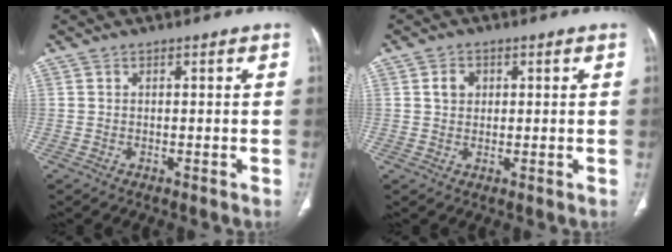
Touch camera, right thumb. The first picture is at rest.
{"total": 3.0, "force": [0.9, 2.5, 1.5], "torque": [-0.015, 0.001, 0.015]}